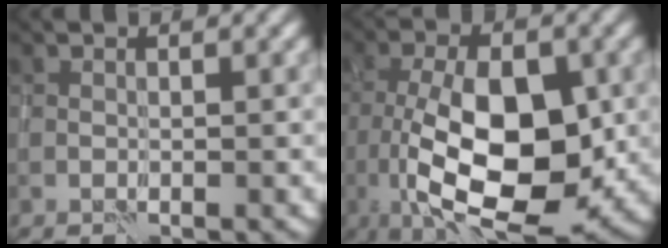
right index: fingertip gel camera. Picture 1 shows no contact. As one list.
[{"total": 12.5, "force": [-2.3, 5.6, 10.9], "torque": [-0.183, -0.009, -0.040]}]